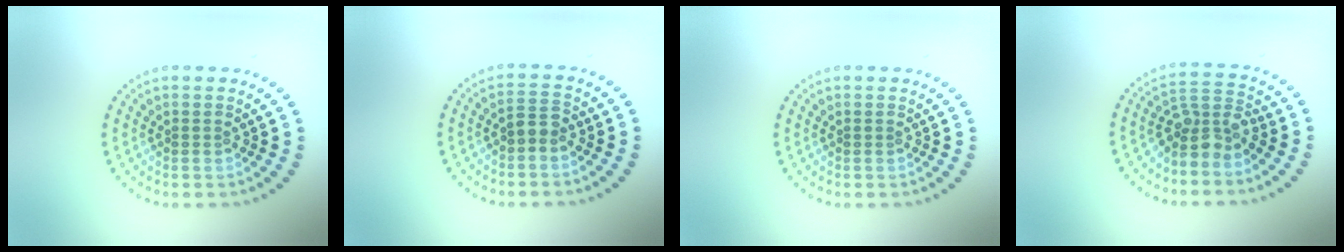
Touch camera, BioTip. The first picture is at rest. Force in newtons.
{"total": 1.5, "press": 1.4, "slide": 0.7}
{"total": 0.0}
{"total": 3.5, "press": 2.9, "slide": 2.1}